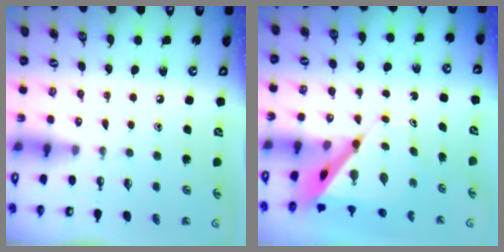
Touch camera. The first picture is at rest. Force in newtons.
{"total": 7.3, "press": 7.3, "slide": 0.6}